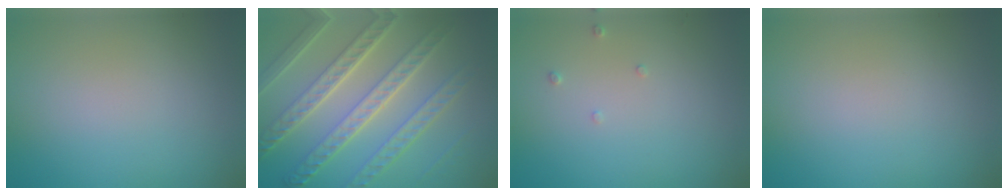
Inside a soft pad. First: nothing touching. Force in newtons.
{"total": 8.3, "press": 6.1, "slide": 5.5}
{"total": 0.7, "press": 0.7, "slide": 0.2}
{"total": 0.0}